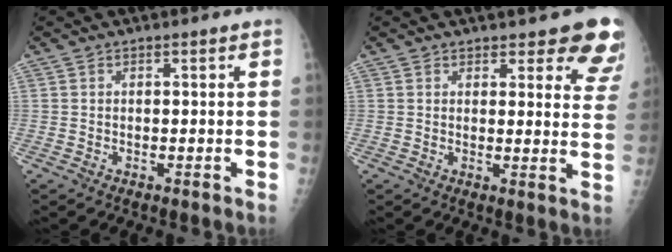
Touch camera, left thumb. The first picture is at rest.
{"total": 9.7, "force": [8.4, 3.7, 3.1], "torque": [0.016, -0.050, 0.068]}